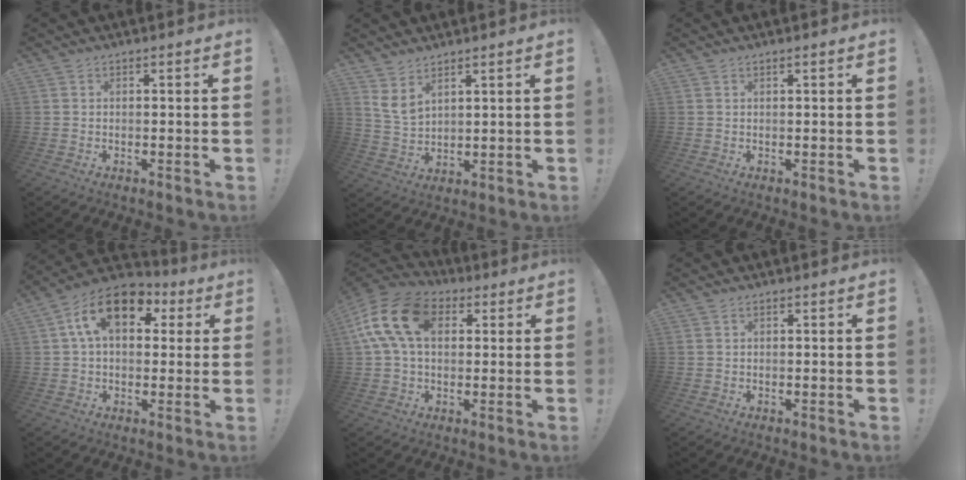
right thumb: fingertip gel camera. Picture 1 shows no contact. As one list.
[{"total": 5.8, "force": [4.0, 2.5, 3.4], "torque": [-0.072, -0.024, 0.076]}, {"total": 1.0, "force": [0.5, -0.2, 0.8], "torque": [-0.015, 0.000, 0.008]}, {"total": 16.0, "force": [5.6, 9.7, 11.4], "torque": [-0.191, 0.003, 0.100]}, {"total": 17.4, "force": [4.7, 11.4, 12.3], "torque": [-0.234, 0.006, 0.085]}, {"total": 0.5, "force": [0.4, 0.2, 0.3], "torque": [-0.011, 0.002, 0.008]}]